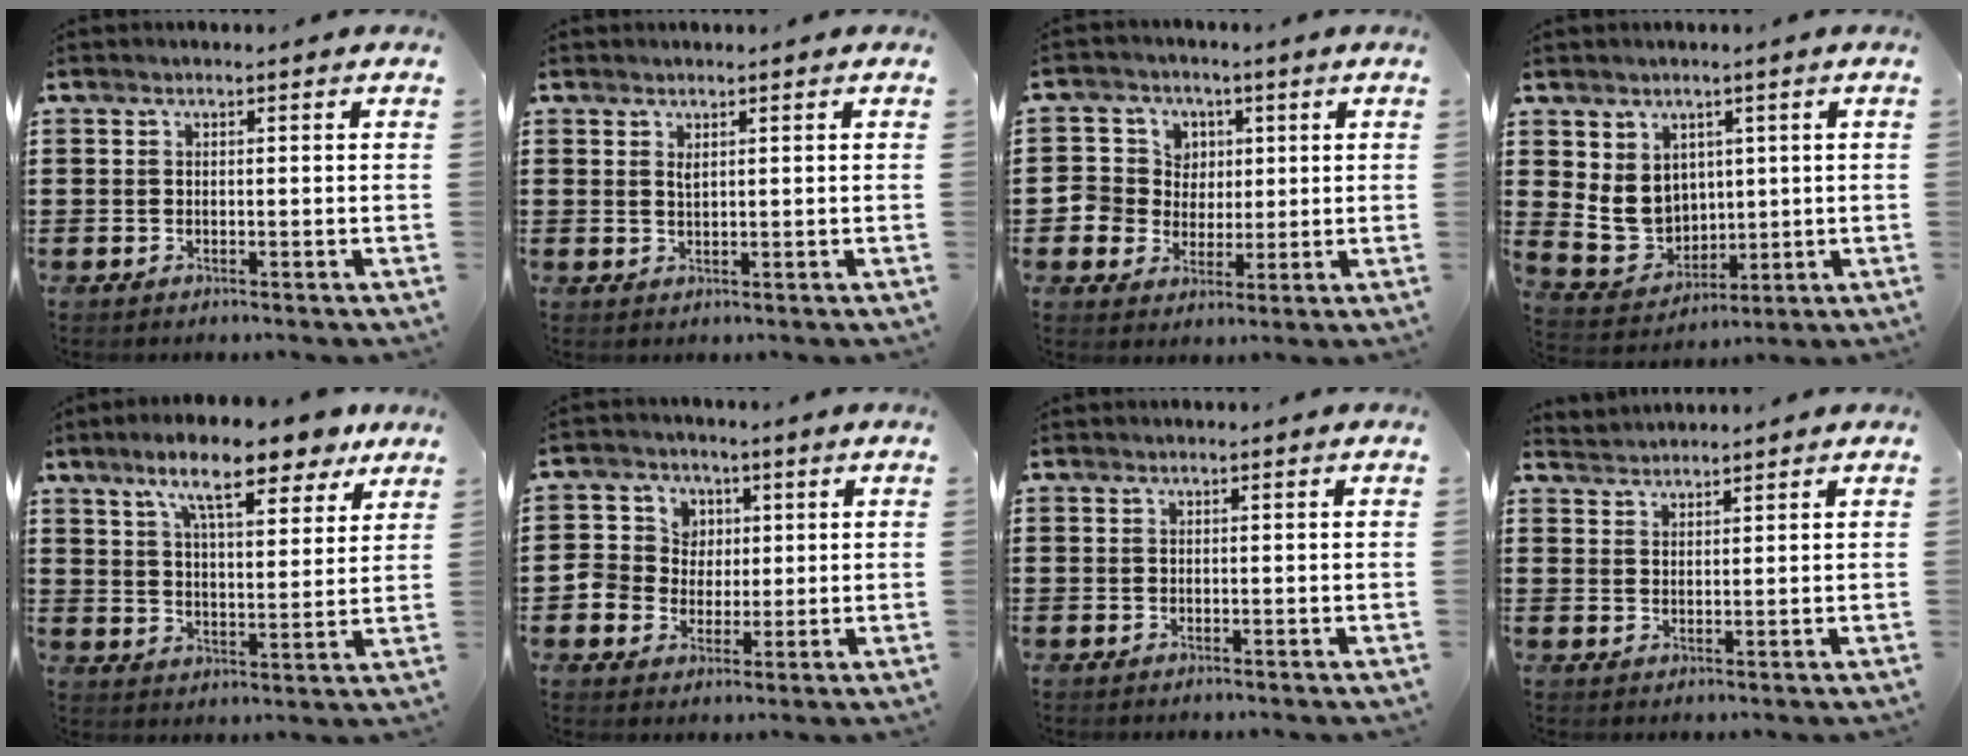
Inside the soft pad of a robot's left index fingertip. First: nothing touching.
{"total": 1.2, "force": [0.7, 0.3, 1.0], "torque": [-0.021, 0.002, 0.012]}
{"total": 6.7, "force": [1.5, 6.5, 0.6], "torque": [-0.039, 0.011, 0.028]}
{"total": 7.5, "force": [1.2, 6.7, 3.2], "torque": [-0.078, 0.000, 0.025]}
{"total": 11.5, "force": [8.6, 2.5, 7.2], "torque": [-0.130, -0.026, 0.146]}
{"total": 6.3, "force": [1.1, 6.1, 0.9], "torque": [-0.040, 0.016, 0.019]}
{"total": 0.0}
{"total": 2.2, "force": [2.1, 0.1, -0.6], "torque": [0.005, 0.000, 0.043]}